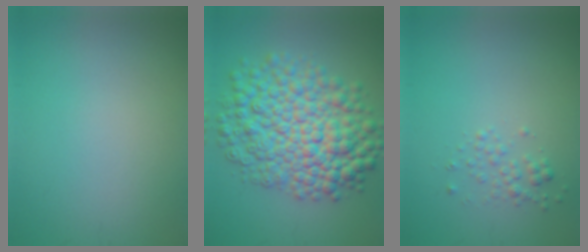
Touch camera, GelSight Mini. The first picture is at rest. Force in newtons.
{"total": 9.4, "press": 9.4, "slide": 0.2}
{"total": 1.2, "press": 1.2, "slide": 0.1}